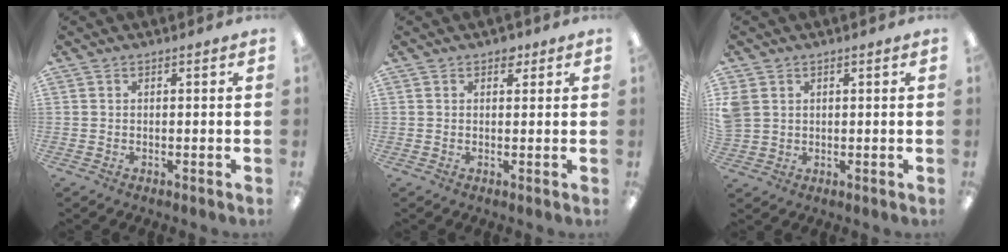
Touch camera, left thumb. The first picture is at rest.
{"total": 2.3, "force": [1.3, 1.4, 1.1], "torque": [-0.007, -0.002, 0.020]}
{"total": 4.2, "force": [1.5, 3.6, 1.6], "torque": [-0.043, 0.005, 0.028]}